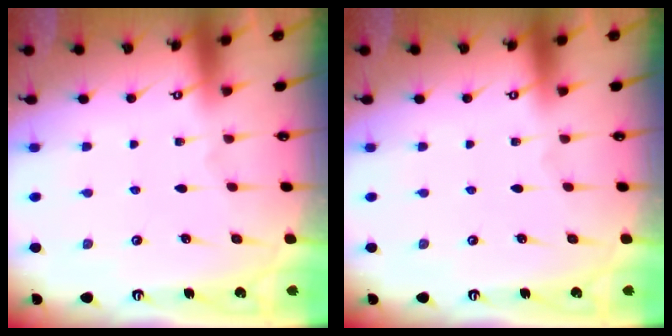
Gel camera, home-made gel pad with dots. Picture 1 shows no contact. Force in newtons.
{"total": 0.0}